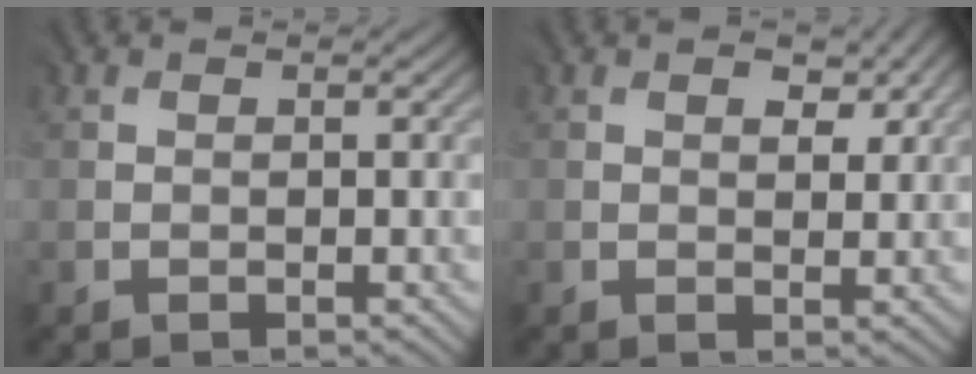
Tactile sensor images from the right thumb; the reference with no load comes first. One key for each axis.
{"total": 2.9, "fx": 1.3, "fy": 1.6, "fz": 2.0, "tx": -0.029, "ty": -0.005, "tz": 0.024}